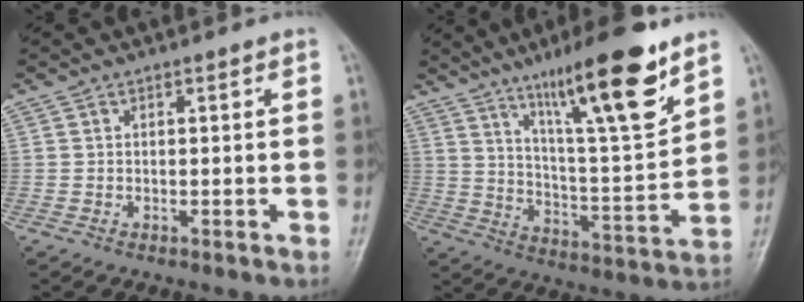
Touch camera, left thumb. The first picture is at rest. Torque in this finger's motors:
{"motor_torque": [0.87, 0.45, 1.59, -1.17, 0.27]}